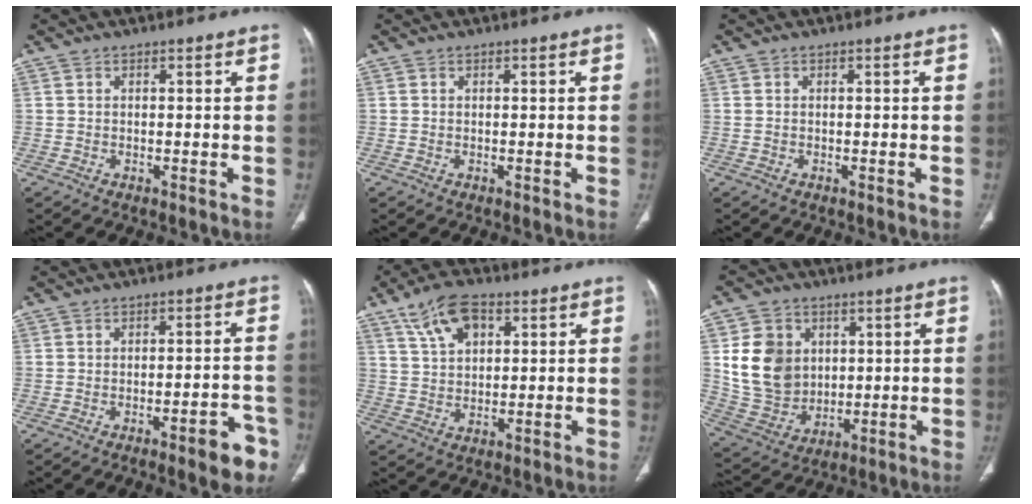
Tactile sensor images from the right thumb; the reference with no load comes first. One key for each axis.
{"total": 0.0}
{"total": 0.0}
{"total": 7.1, "fx": -4.1, "fy": 2.1, "fz": 5.4, "tx": -0.052, "ty": 0.027, "tz": -0.048}
{"total": 9.1, "fx": 4.5, "fy": 5.0, "fz": 6.1, "tx": -0.095, "ty": -0.004, "tz": 0.084}
{"total": 13.4, "fx": 3.2, "fy": 11.2, "fz": 6.8, "tx": -0.091, "ty": -0.011, "tz": 0.077}